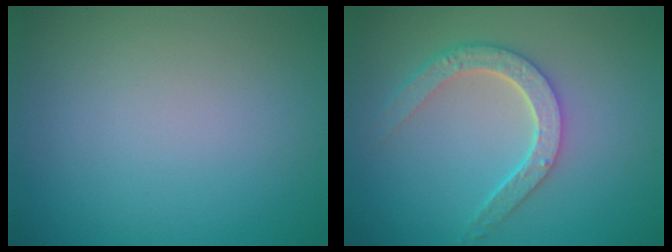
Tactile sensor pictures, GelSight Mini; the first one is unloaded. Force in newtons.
{"total": 4.5, "press": 3.5, "slide": 2.9}